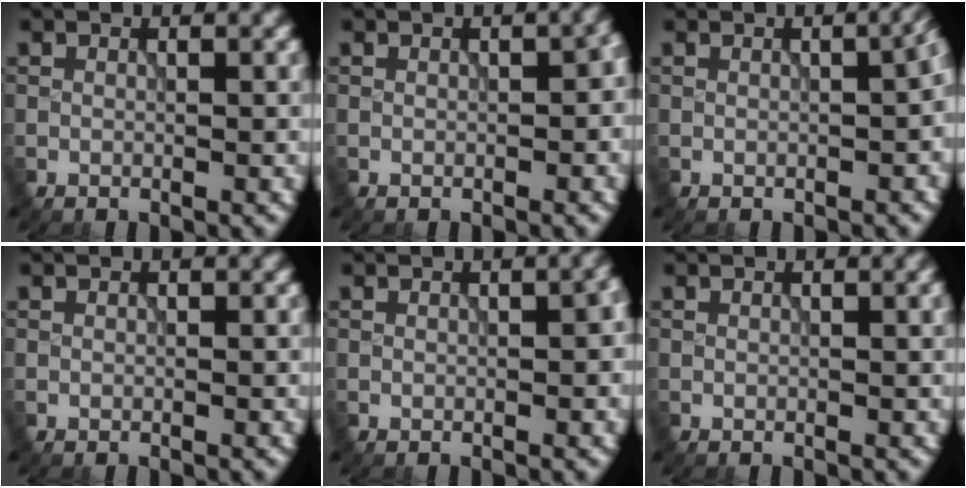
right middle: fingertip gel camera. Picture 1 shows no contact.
{"total": 2.6, "force": [-0.1, 1.3, 2.2], "torque": [-0.020, -0.001, 0.007]}
{"total": 3.8, "force": [-0.3, 1.5, 3.5], "torque": [-0.037, -0.008, 0.007]}
{"total": 0.0}
{"total": 2.1, "force": [-0.1, 0.8, 1.9], "torque": [-0.020, 0.001, 0.007]}
{"total": 0.7, "force": [0.2, 0.2, 0.7], "torque": [-0.008, -0.002, 0.003]}